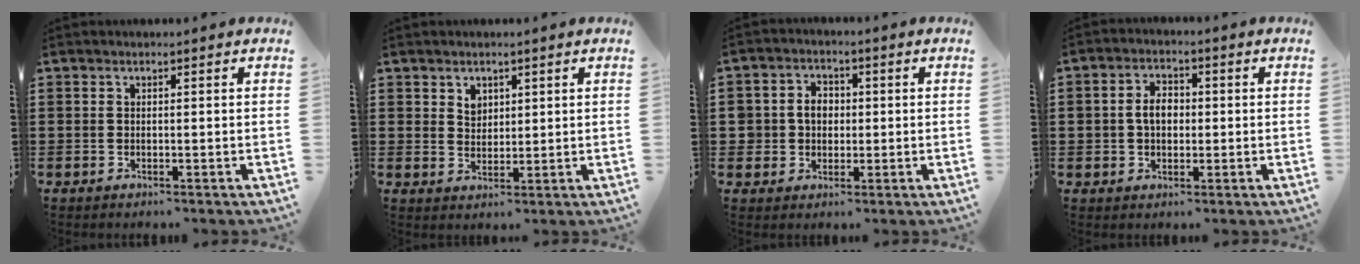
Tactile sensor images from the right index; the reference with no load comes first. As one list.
[{"total": 2.5, "force": [1.6, 1.7, 0.7], "torque": [-0.020, 0.005, 0.031]}, {"total": 4.1, "force": [0.1, 3.9, 1.4], "torque": [-0.044, 0.013, -0.002]}, {"total": 3.7, "force": [0.0, 2.8, 2.5], "torque": [-0.056, 0.011, -0.002]}]